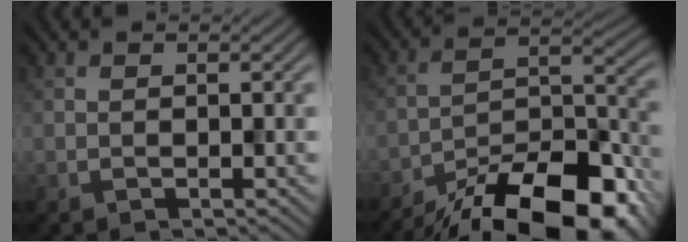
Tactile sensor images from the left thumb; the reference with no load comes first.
{"total": 18.2, "force": [-14.5, 6.1, 9.2], "torque": [-0.155, -0.025, -0.217]}